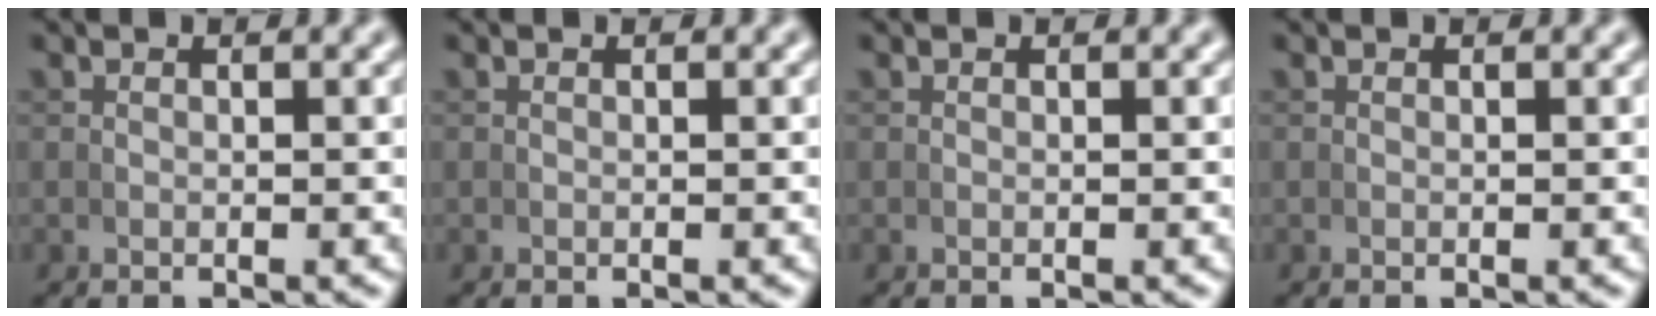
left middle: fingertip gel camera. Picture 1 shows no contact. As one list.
[{"total": 0.0}, {"total": 0.0}, {"total": 0.0}]